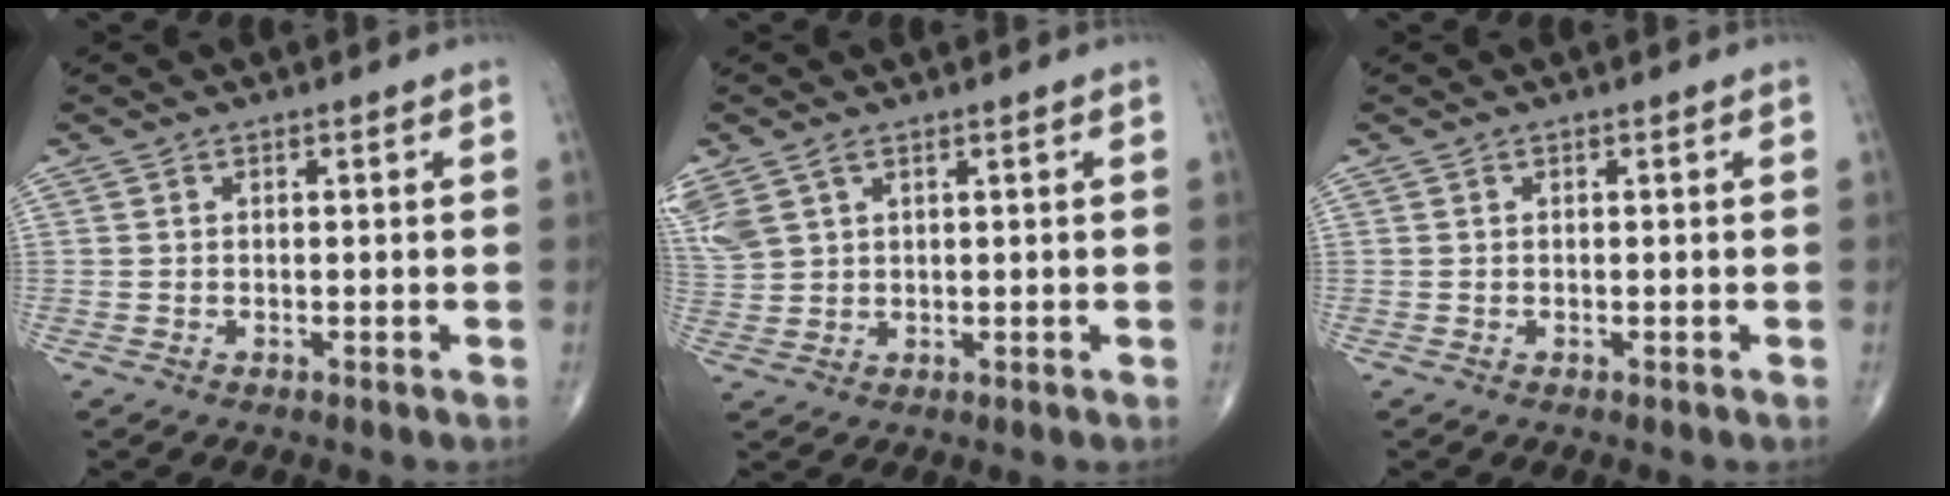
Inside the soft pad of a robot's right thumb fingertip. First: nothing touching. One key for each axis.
{"total": 8.6, "fx": 4.2, "fy": 5.4, "fz": 5.2, "tx": -0.147, "ty": 0.007, "tz": 0.093}
{"total": 0.0}